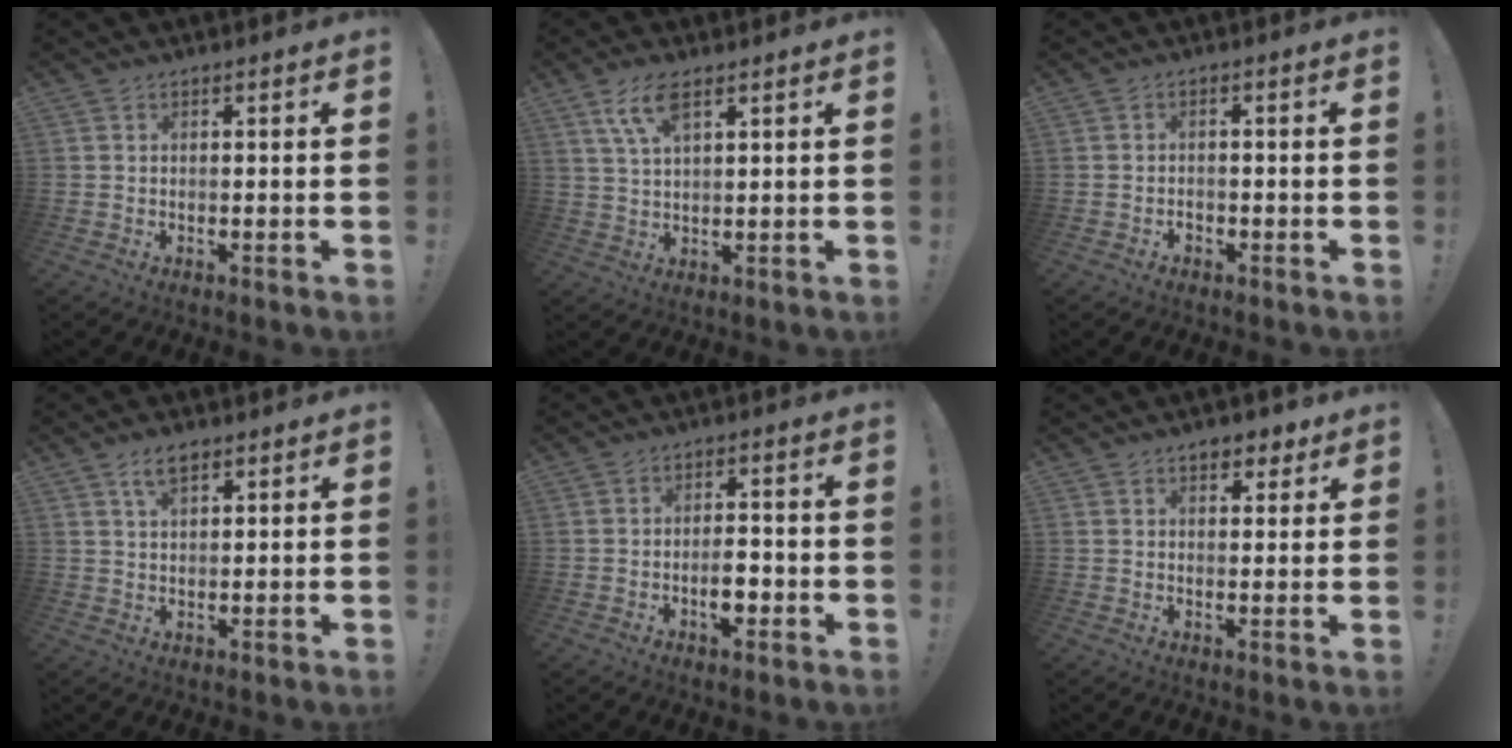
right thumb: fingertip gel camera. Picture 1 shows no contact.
{"total": 7.4, "force": [4.2, 2.5, 5.6], "torque": [-0.105, -0.009, 0.078]}
{"total": 1.2, "force": [-1.0, 0.7, 0.1], "torque": [-0.001, -0.001, -0.018]}
{"total": 5.0, "force": [2.9, 2.5, 3.3], "torque": [-0.052, -0.006, 0.050]}
{"total": 5.7, "force": [-2.1, 2.8, 4.5], "torque": [-0.069, 0.007, -0.037]}
{"total": 4.7, "force": [3.0, 2.9, 2.1], "torque": [-0.017, -0.012, 0.050]}